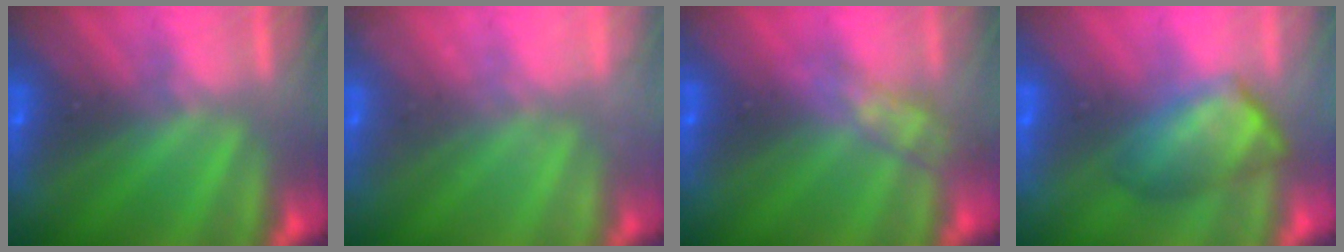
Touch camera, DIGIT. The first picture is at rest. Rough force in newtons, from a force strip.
{"total": 2.1}
{"total": 2.7}
{"total": 4.6}